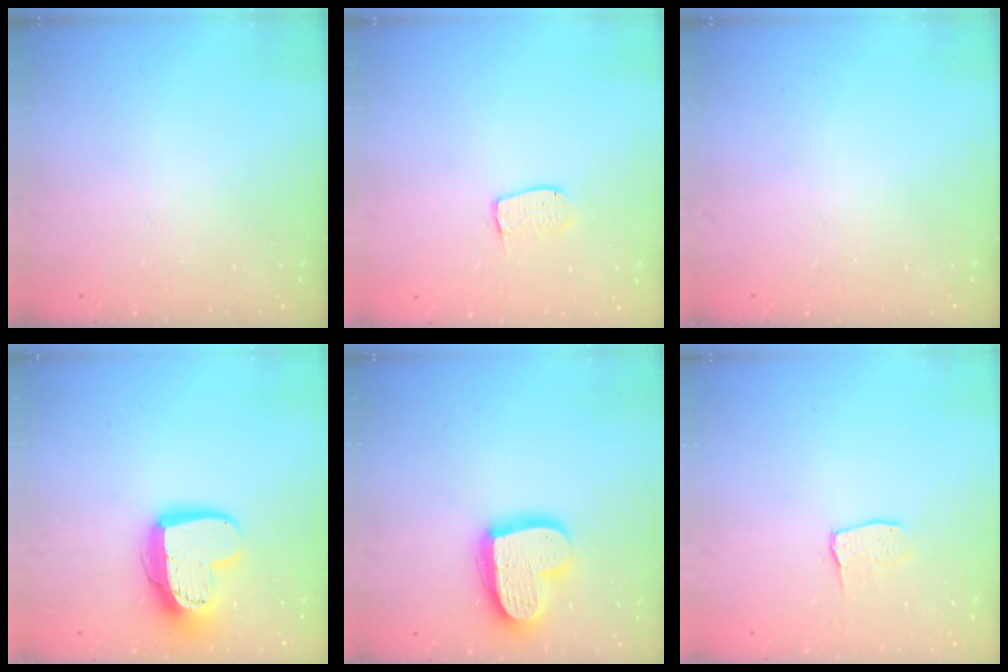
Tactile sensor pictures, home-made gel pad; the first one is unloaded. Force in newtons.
{"total": 6.6, "press": 6.5, "slide": 0.5}
{"total": 0.0}
{"total": 14.7, "press": 14.6, "slide": 1.2}
{"total": 18.1, "press": 18.0, "slide": 1.5}
{"total": 3.0, "press": 3.0, "slide": 0.2}